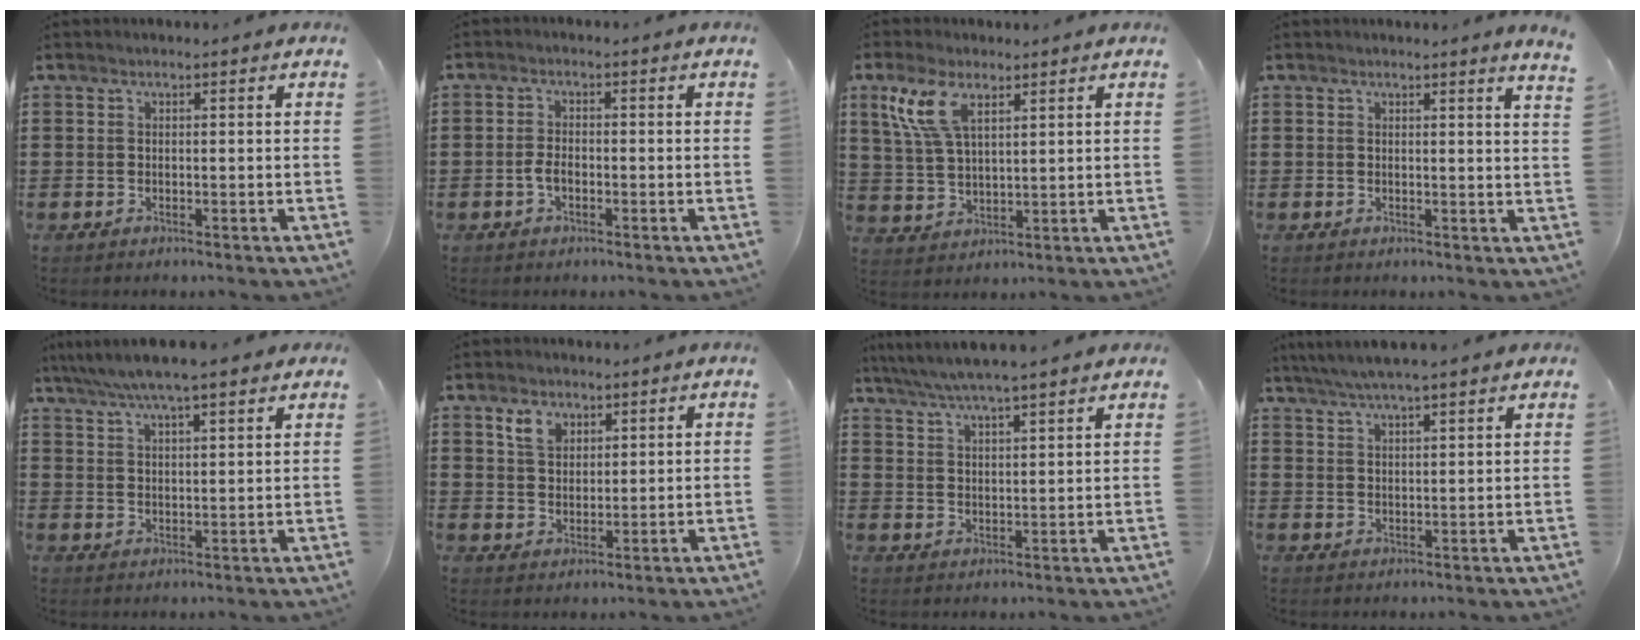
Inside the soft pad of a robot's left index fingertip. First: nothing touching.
{"total": 2.6, "force": [-0.8, 1.2, 2.1], "torque": [-0.055, -0.001, -0.020]}
{"total": 7.9, "force": [4.2, 3.3, 5.7], "torque": [-0.133, 0.007, 0.075]}
{"total": 1.4, "force": [1.2, -0.4, 0.7], "torque": [-0.015, -0.005, 0.022]}
{"total": 5.9, "force": [4.8, 0.7, 3.3], "torque": [-0.075, -0.007, 0.085]}
{"total": 3.9, "force": [2.6, 2.4, 1.6], "torque": [-0.033, 0.005, 0.046]}
{"total": 5.1, "force": [4.5, 0.1, 2.2], "torque": [-0.057, -0.017, 0.079]}
{"total": 4.6, "force": [4.0, 0.0, 2.2], "torque": [-0.053, -0.011, 0.071]}